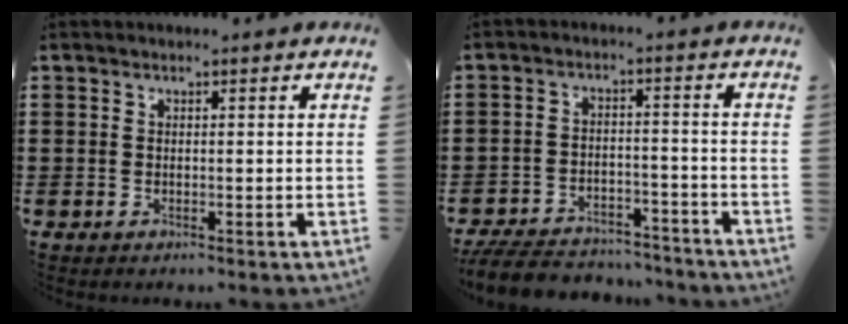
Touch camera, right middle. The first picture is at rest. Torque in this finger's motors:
{"motor_torque": [1.71, -0.42, 0.56, 0.14]}